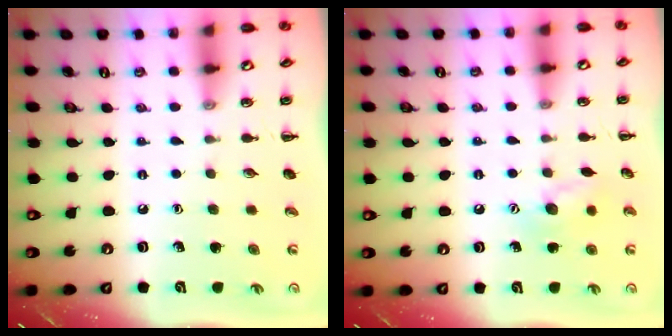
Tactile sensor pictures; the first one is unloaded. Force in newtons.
{"total": 9.1, "press": 9.0, "slide": 1.5}